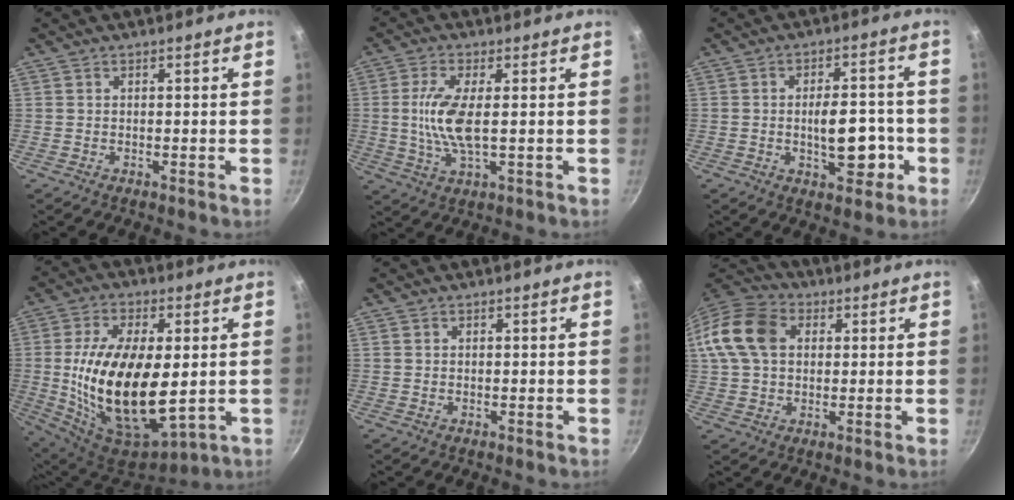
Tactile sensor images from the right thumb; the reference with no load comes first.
{"total": 8.7, "force": [0.5, 2.9, 8.1], "torque": [-0.176, -0.004, 0.008]}
{"total": 10.0, "force": [-2.2, 5.1, 8.3], "torque": [-0.087, 0.018, -0.029]}
{"total": 22.6, "force": [-0.2, 11.1, 19.7], "torque": [-0.359, -0.013, 0.011]}
{"total": 0.5, "force": [0.2, 0.4, 0.1], "torque": [-0.001, 0.002, 0.002]}
{"total": 14.2, "force": [3.0, 10.5, 9.1], "torque": [-0.169, 0.023, 0.041]}